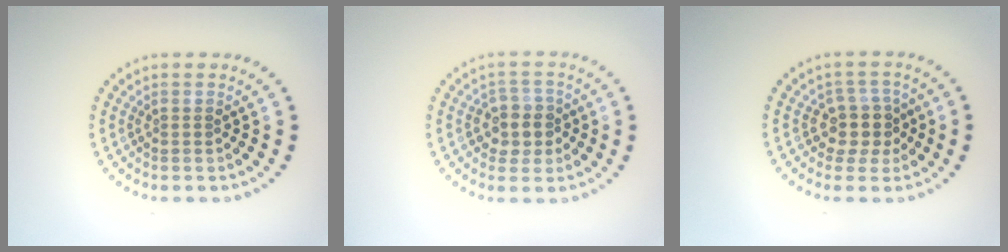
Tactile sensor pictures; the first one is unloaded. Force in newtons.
{"total": 2.8, "press": 2.7, "slide": 0.8}
{"total": 3.0, "press": 2.5, "slide": 1.5}